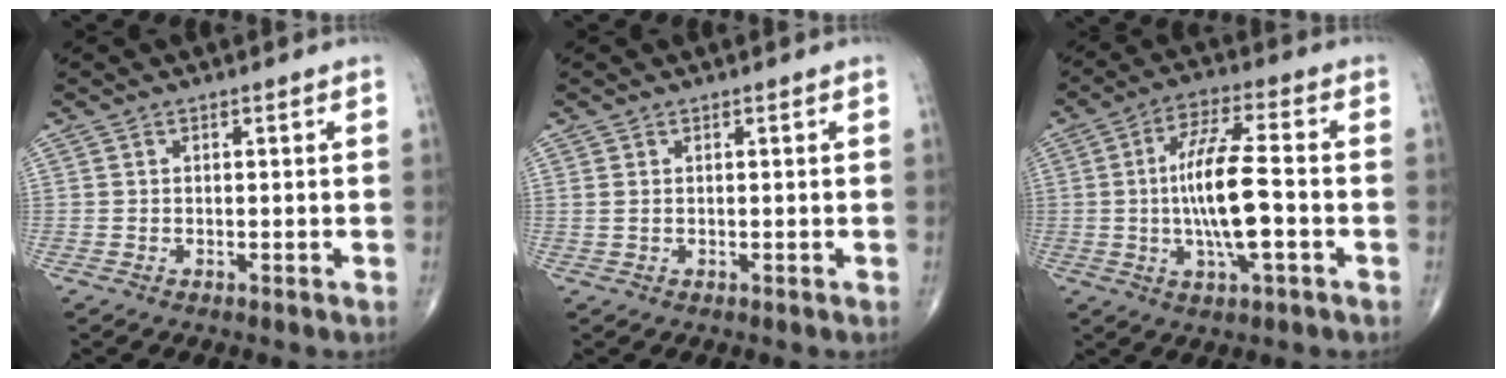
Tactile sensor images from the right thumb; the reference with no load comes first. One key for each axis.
{"total": 0.8, "fx": 0.3, "fy": 0.3, "fz": 0.7, "tx": -0.021, "ty": 0.008, "tz": 0.011}
{"total": 12.8, "fx": -1.4, "fy": 3.4, "fz": 12.2, "tx": -0.234, "ty": 0.017, "tz": -0.025}